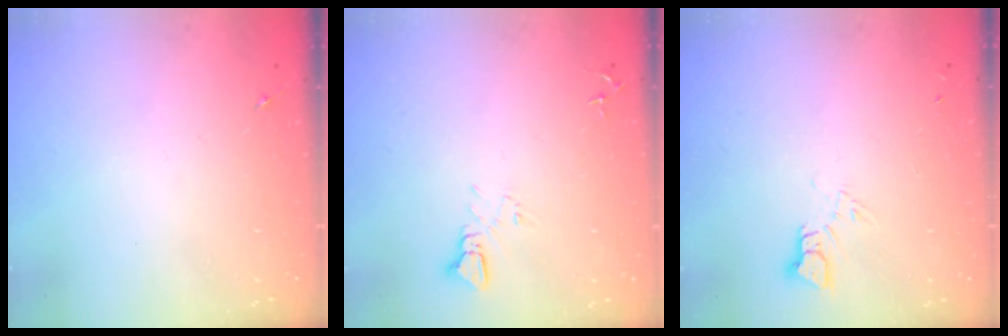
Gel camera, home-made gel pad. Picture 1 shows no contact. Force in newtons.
{"total": 3.4, "press": 3.4, "slide": 0.4}
{"total": 3.4, "press": 3.4, "slide": 0.1}